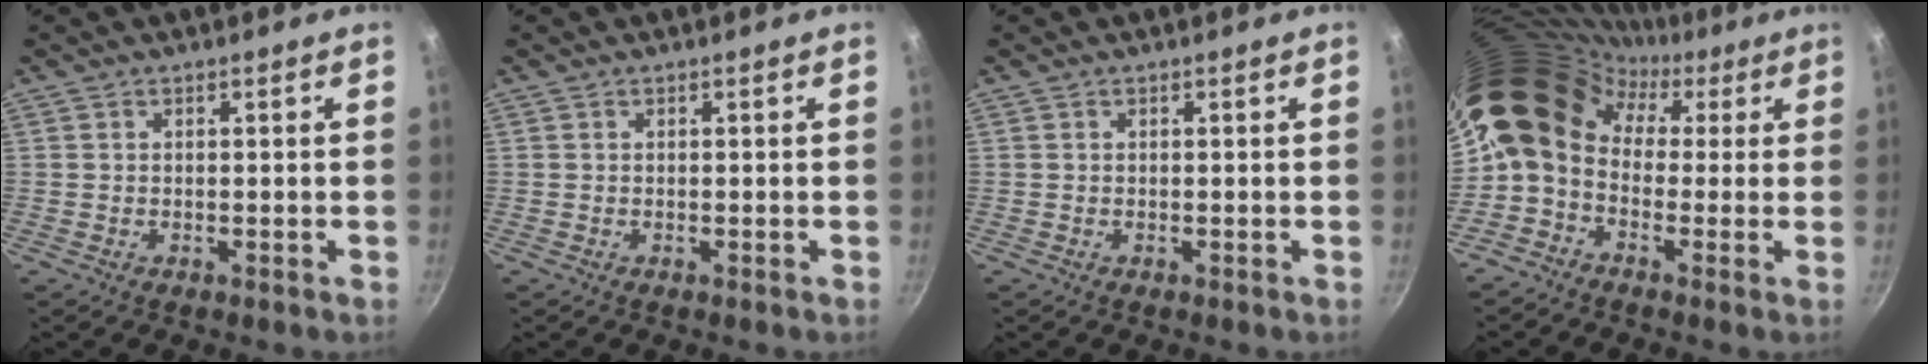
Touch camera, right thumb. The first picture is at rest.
{"total": 0.0}
{"total": 0.0}
{"total": 15.0, "force": [2.8, 11.8, 8.9], "torque": [-0.150, 0.034, 0.021]}